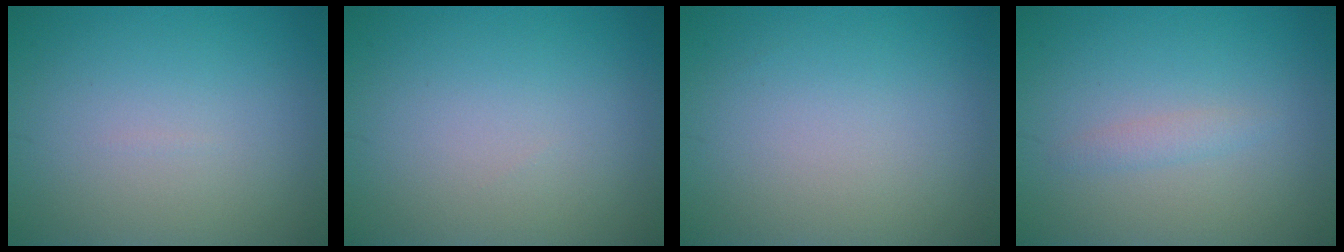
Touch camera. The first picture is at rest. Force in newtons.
{"total": 0.0}
{"total": 0.0}
{"total": 1.1, "press": 1.1, "slide": 0.1}